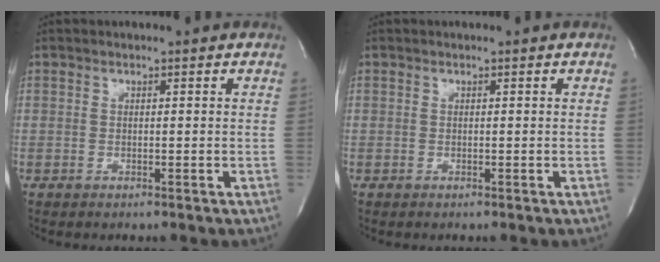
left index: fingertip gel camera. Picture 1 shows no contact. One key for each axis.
{"total": 0.0}